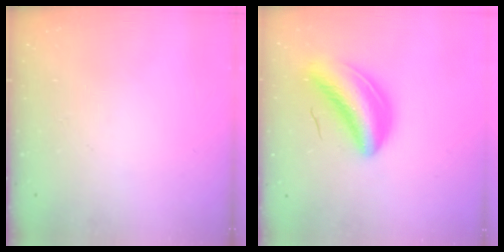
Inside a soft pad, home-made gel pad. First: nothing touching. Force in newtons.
{"total": 9.8, "press": 9.4, "slide": 2.6}